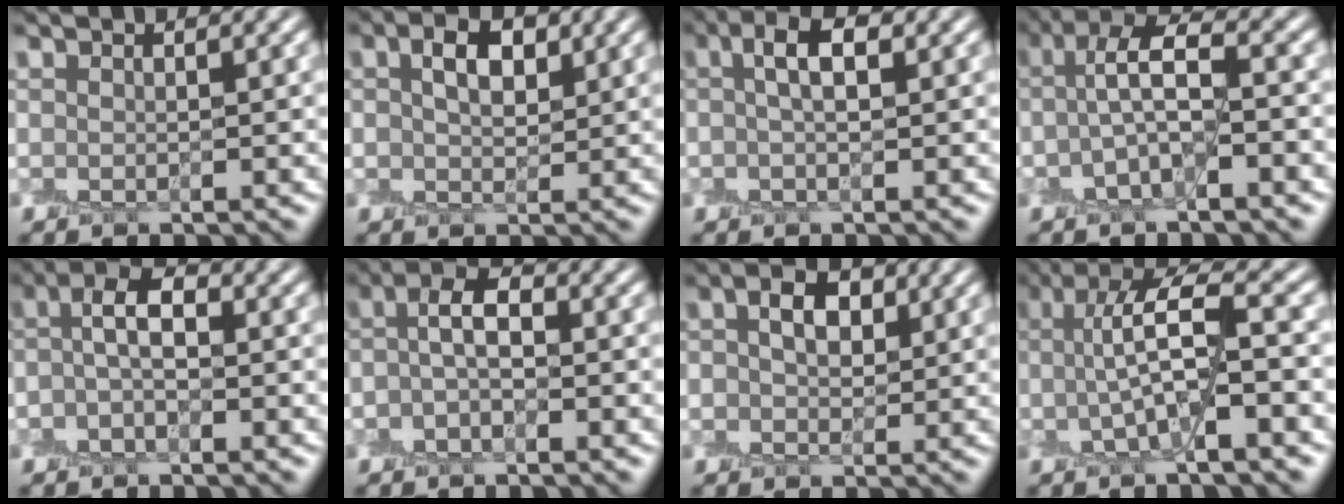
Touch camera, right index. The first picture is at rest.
{"total": 3.4, "force": [1.1, 1.9, 2.5], "torque": [-0.050, 0.005, 0.020]}
{"total": 3.2, "force": [0.7, 1.0, 2.9], "torque": [-0.051, 0.010, 0.006]}
{"total": 4.8, "force": [0.0, 1.5, 4.6], "torque": [-0.089, 0.016, -0.009]}
{"total": 3.3, "force": [-0.2, 1.5, 2.9], "torque": [-0.058, 0.008, -0.011]}
{"total": 3.3, "force": [-0.2, 1.6, 2.9], "torque": [-0.058, 0.008, -0.011]}
{"total": 3.2, "force": [0.8, 2.1, 2.3], "torque": [-0.044, 0.006, 0.010]}
{"total": 6.2, "force": [0.0, 1.4, 6.0], "torque": [-0.116, 0.017, -0.005]}